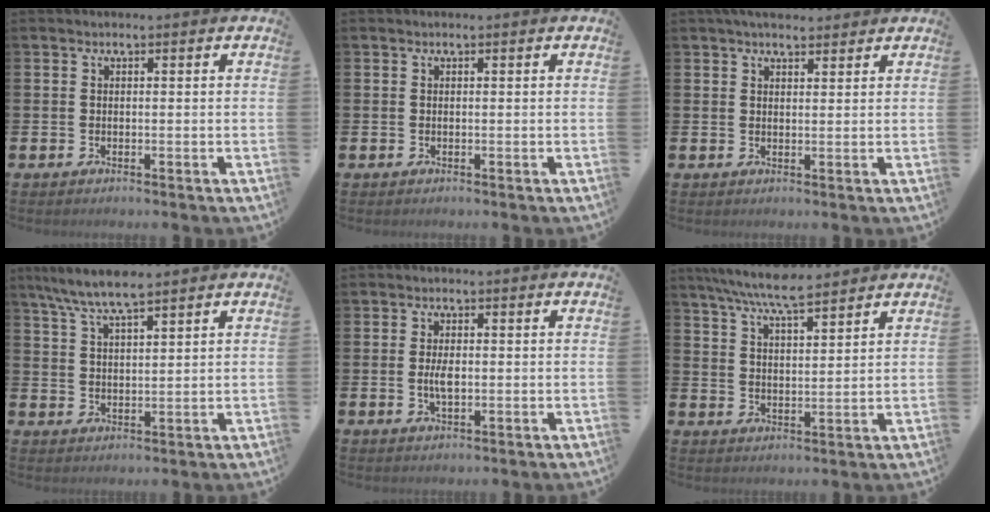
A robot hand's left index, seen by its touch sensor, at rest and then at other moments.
{"total": 0.0}
{"total": 3.5, "force": [3.2, 1.1, 0.8], "torque": [-0.013, -0.011, 0.056]}
{"total": 6.8, "force": [5.8, 1.1, 3.3], "torque": [-0.077, -0.017, 0.105]}
{"total": 2.8, "force": [-0.1, 1.2, 2.5], "torque": [-0.046, 0.002, -0.004]}
{"total": 7.3, "force": [6.7, 0.9, 2.5], "torque": [-0.066, -0.027, 0.122]}